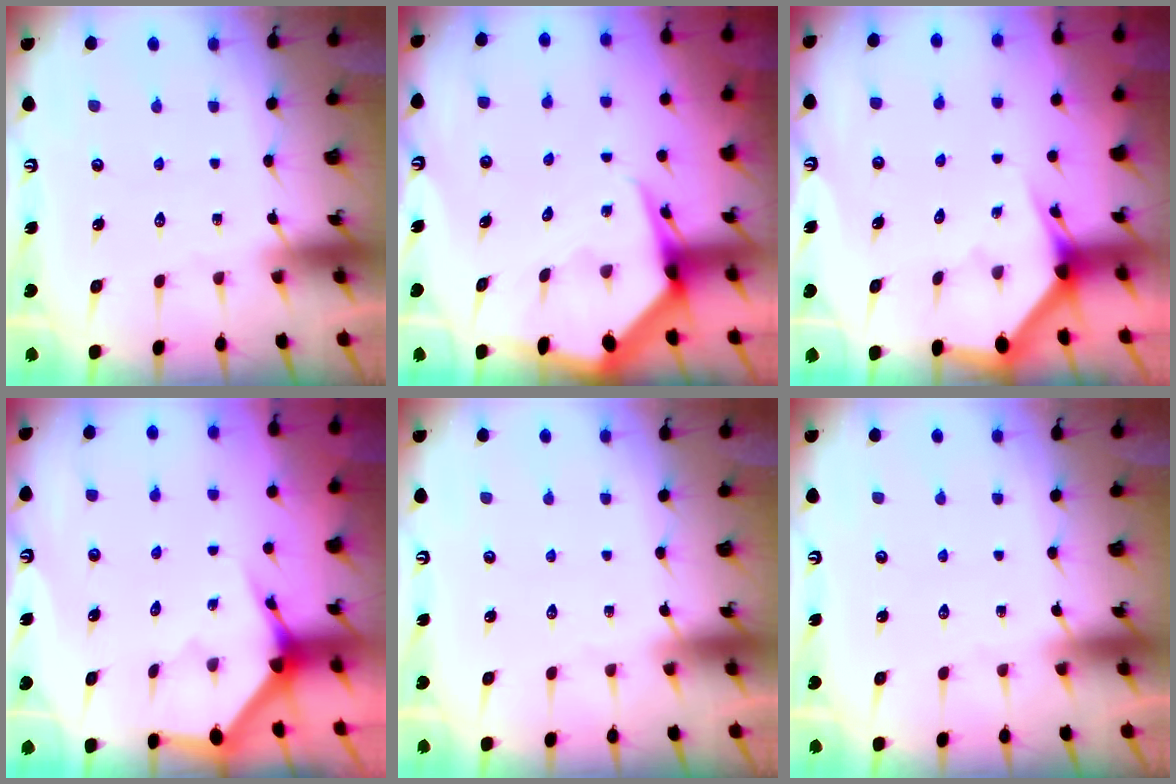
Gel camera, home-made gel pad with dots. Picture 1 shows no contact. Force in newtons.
{"total": 6.7, "press": 6.6, "slide": 0.8}
{"total": 2.8, "press": 2.8, "slide": 0.1}
{"total": 3.6, "press": 3.6, "slide": 0.2}
{"total": 0.0}
{"total": 0.0}